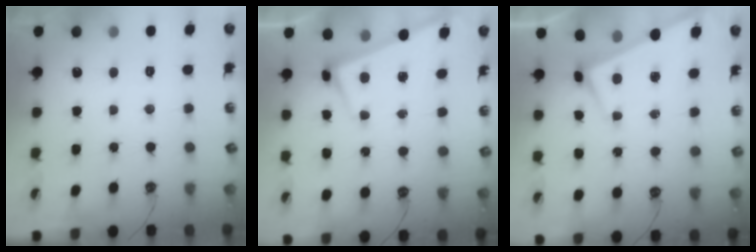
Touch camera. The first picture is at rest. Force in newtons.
{"total": 2.8, "press": 2.8, "slide": 0.5}
{"total": 2.8, "press": 2.8, "slide": 0.0}